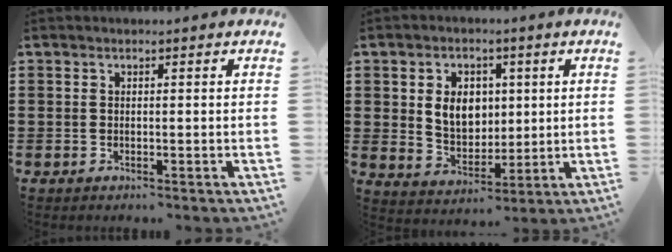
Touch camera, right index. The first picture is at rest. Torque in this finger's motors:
{"motor_torque": [1.19, 0.95, 0.28, 0.10]}